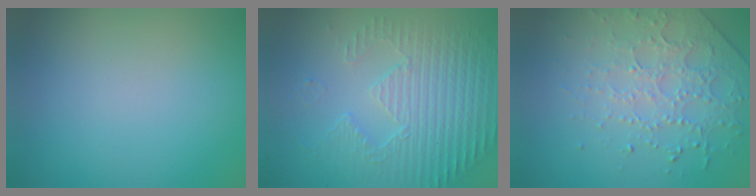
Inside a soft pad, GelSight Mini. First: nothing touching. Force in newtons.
{"total": 5.6, "press": 3.5, "slide": 4.3}
{"total": 4.3, "press": 3.1, "slide": 3.0}